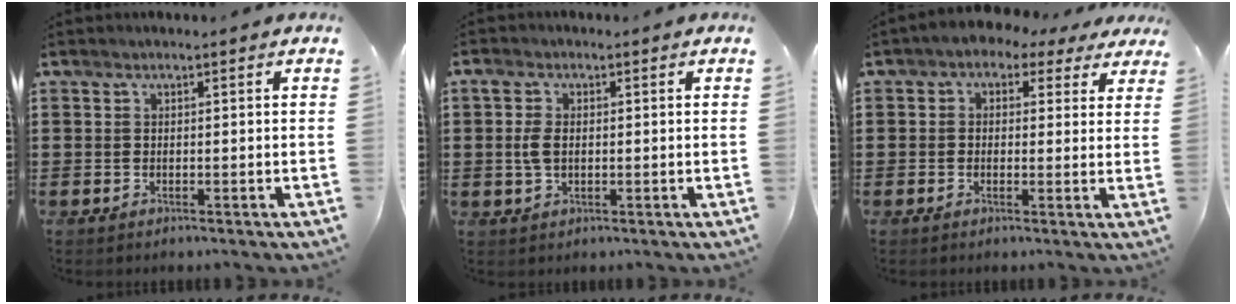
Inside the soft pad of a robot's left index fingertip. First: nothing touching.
{"total": 3.7, "force": [0.2, 2.2, 2.9], "torque": [-0.075, 0.004, -0.002]}
{"total": 2.1, "force": [0.6, 1.7, 0.9], "torque": [-0.028, 0.002, 0.005]}